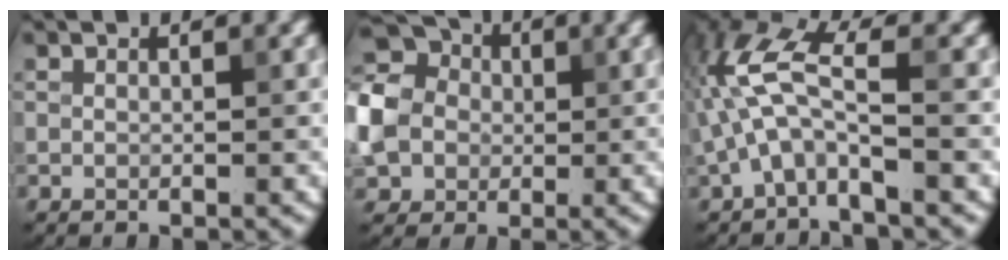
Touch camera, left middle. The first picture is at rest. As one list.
[{"total": 11.0, "force": [-0.7, 9.5, 5.4], "torque": [-0.133, 0.012, -0.050]}, {"total": 5.6, "force": [-1.0, 2.0, 5.1], "torque": [-0.118, 0.021, -0.030]}]